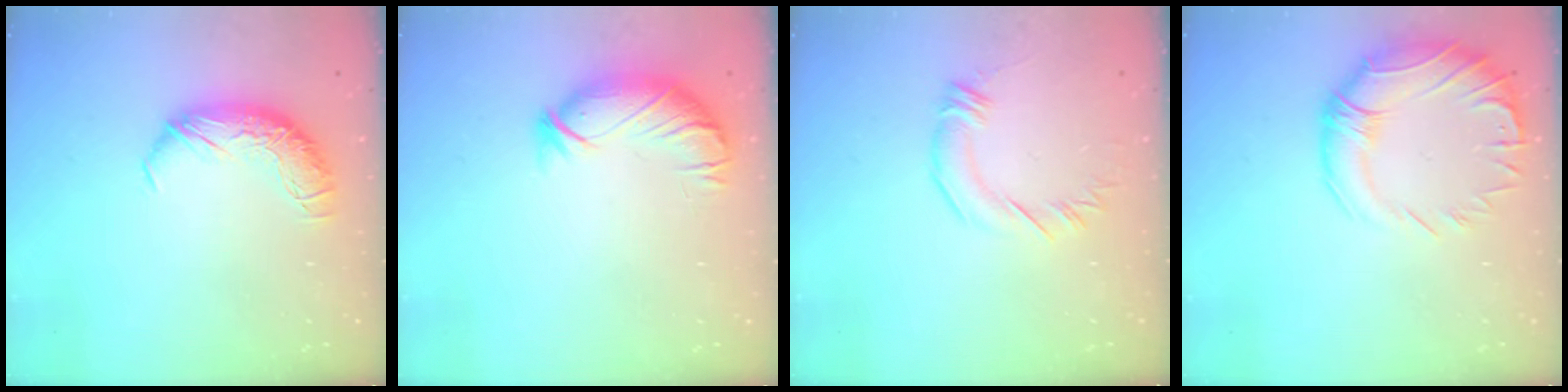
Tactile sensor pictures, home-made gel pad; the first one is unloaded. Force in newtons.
{"total": 3.8, "press": 3.2, "slide": 2.0}
{"total": 2.5, "press": 2.4, "slide": 0.3}
{"total": 5.2, "press": 3.1, "slide": 4.1}